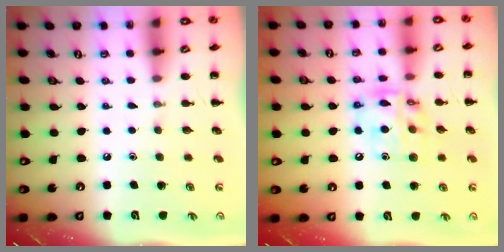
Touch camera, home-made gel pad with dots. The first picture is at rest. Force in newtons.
{"total": 12.5, "press": 12.1, "slide": 2.8}